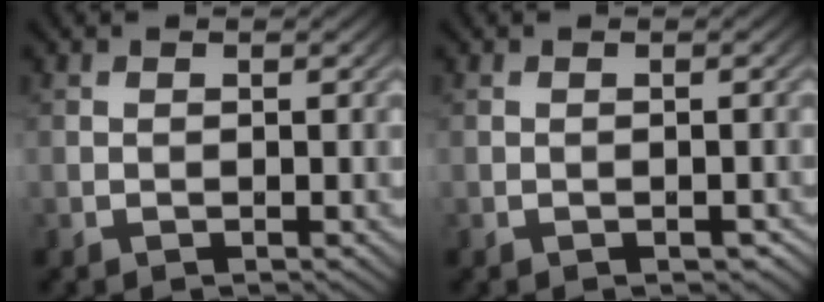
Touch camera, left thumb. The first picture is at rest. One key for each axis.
{"total": 0.8, "fx": -0.6, "fy": 0.3, "fz": 0.5, "tx": -0.007, "ty": -0.001, "tz": -0.006}